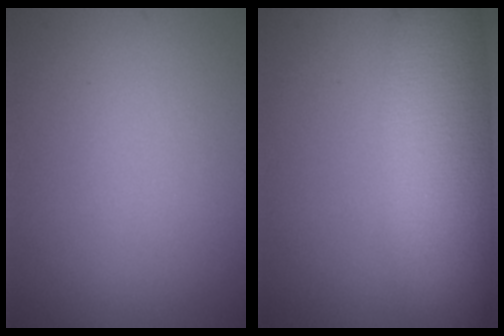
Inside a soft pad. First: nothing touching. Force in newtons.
{"total": 10.8, "press": 10.8, "slide": 1.0}